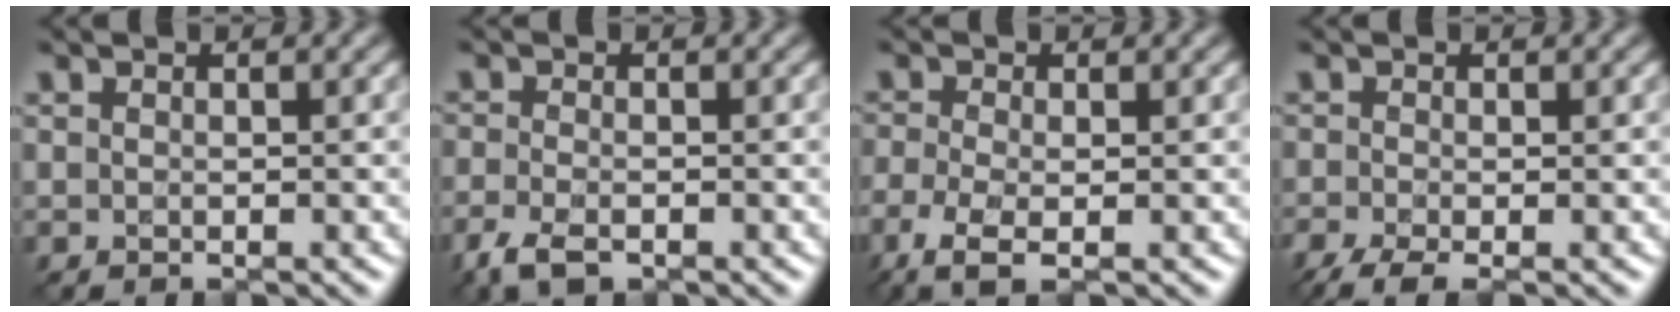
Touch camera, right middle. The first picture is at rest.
{"total": 3.6, "force": [-2.6, 1.5, 2.0], "torque": [-0.052, -0.013, -0.052]}
{"total": 4.1, "force": [-2.7, 1.2, 2.8], "torque": [-0.068, -0.013, -0.056]}
{"total": 3.1, "force": [-2.2, 0.7, 2.1], "torque": [-0.047, -0.008, -0.045]}